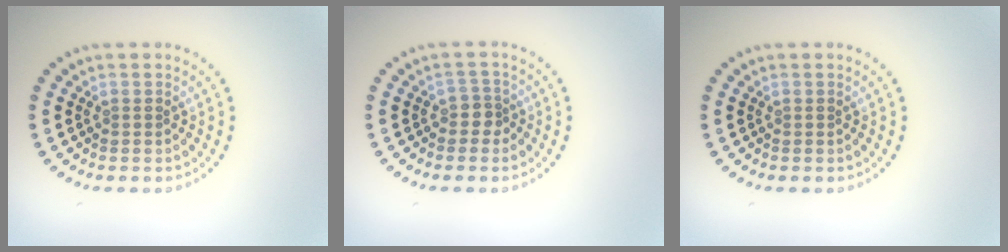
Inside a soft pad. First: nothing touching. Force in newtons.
{"total": 1.4, "press": 1.1, "slide": 0.9}
{"total": 0.0}